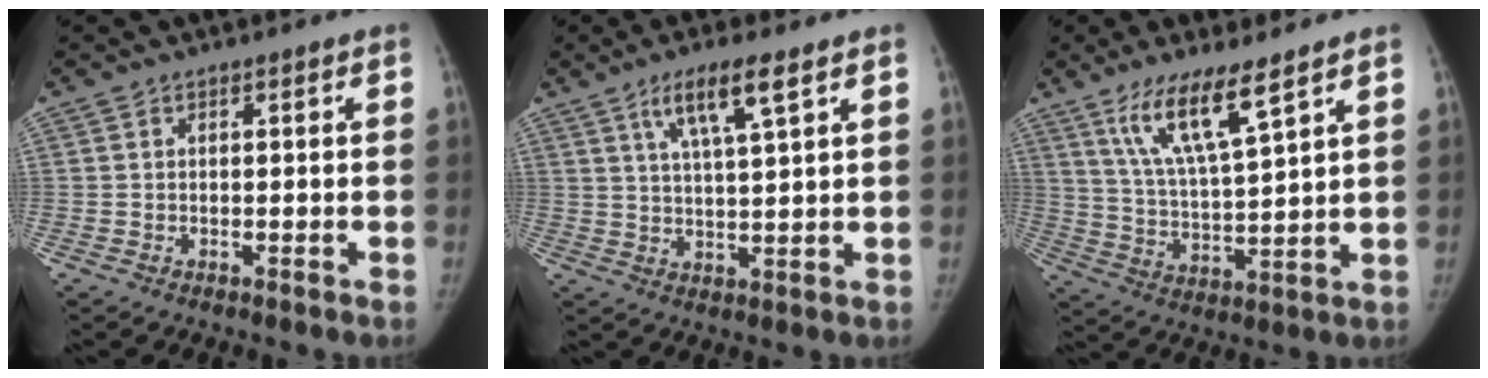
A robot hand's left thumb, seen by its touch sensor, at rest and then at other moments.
{"total": 7.8, "force": [4.4, 1.1, 6.3], "torque": [-0.116, -0.018, 0.083]}
{"total": 11.1, "force": [7.1, 1.8, 8.3], "torque": [-0.150, -0.039, 0.144]}